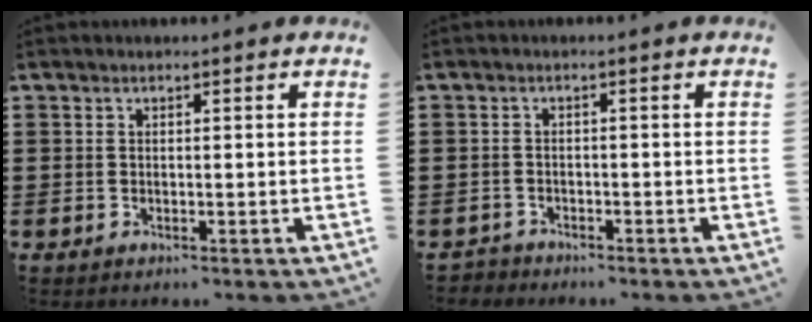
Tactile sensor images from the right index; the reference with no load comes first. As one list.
[{"total": 1.3, "force": [-1.2, 0.5, -0.1], "torque": [-0.002, 0.004, -0.030]}]